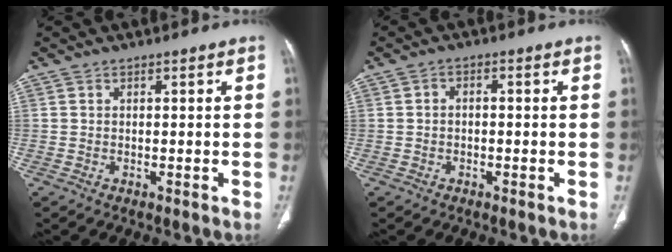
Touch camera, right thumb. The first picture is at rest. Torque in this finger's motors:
{"motor_torque": [-0.47, 0.29, -0.16, -0.12, 0.02]}